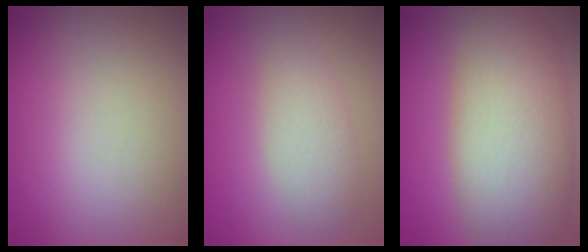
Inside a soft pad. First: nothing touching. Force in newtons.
{"total": 2.5, "press": 2.5, "slide": 0.1}
{"total": 9.1, "press": 9.1, "slide": 0.3}